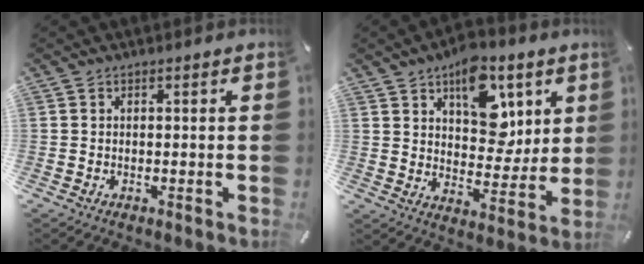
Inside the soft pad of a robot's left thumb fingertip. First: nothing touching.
{"total": 14.2, "force": [6.9, 9.2, 8.4], "torque": [-0.106, -0.031, 0.123]}